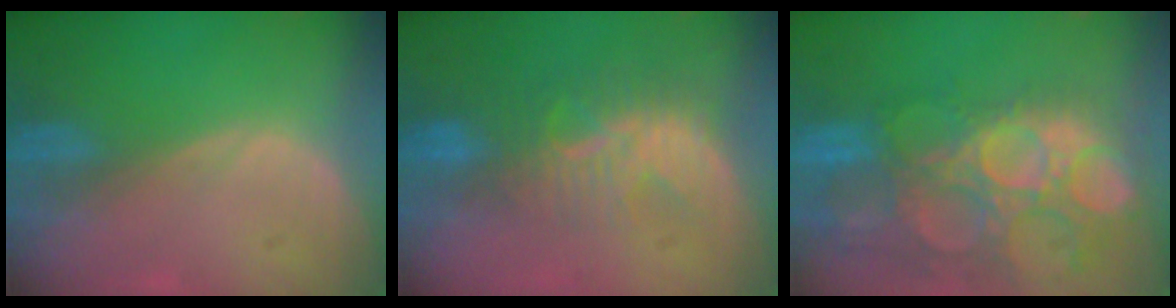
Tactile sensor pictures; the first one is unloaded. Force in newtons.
{"total": 8.0, "press": 7.8, "slide": 2.1}
{"total": 15.4, "press": 12.7, "slide": 8.7}